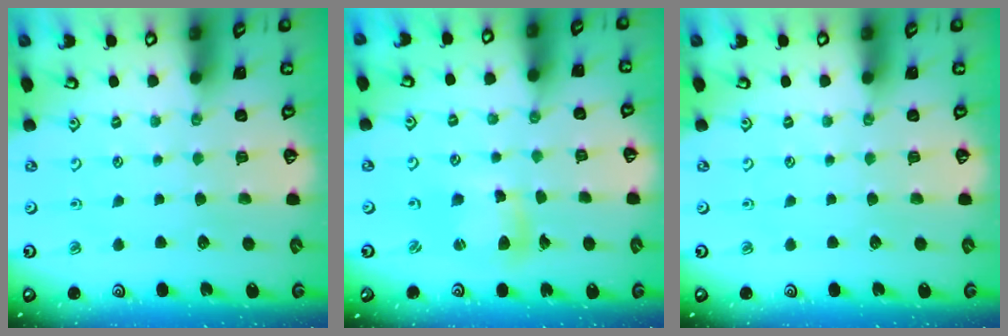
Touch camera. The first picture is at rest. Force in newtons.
{"total": 7.8, "press": 7.7, "slide": 1.3}
{"total": 0.0}